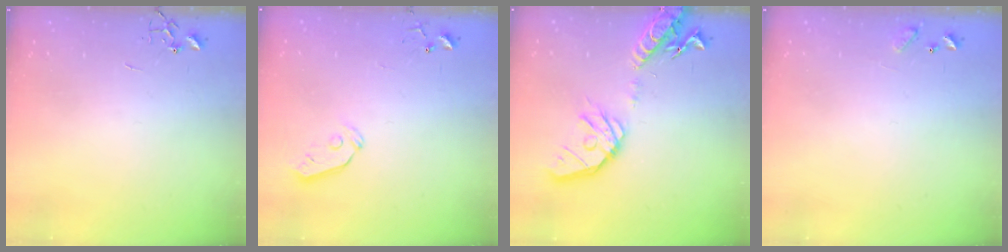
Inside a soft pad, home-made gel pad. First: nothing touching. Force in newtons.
{"total": 4.9, "press": 4.8, "slide": 0.9}
{"total": 17.8, "press": 17.5, "slide": 3.0}
{"total": 6.4, "press": 6.4, "slide": 0.5}